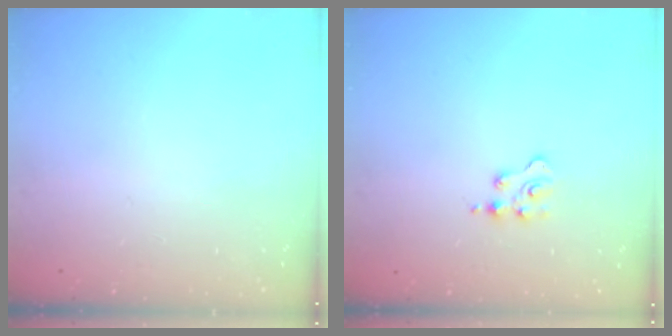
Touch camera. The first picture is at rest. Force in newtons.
{"total": 2.6, "press": 2.5, "slide": 0.4}